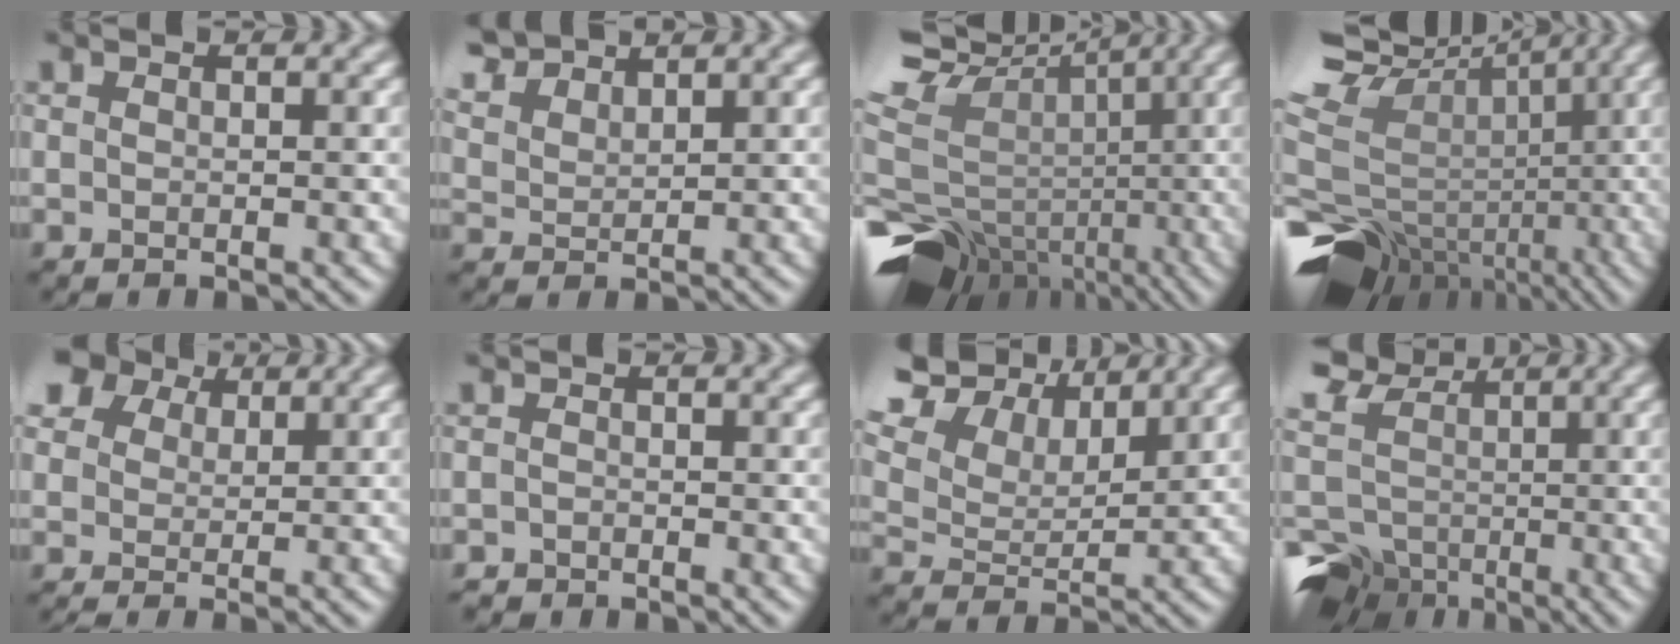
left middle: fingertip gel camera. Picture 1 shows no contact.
{"total": 4.2, "force": [3.8, 1.4, 1.2], "torque": [-0.040, 0.005, 0.083]}
{"total": 12.1, "force": [-4.2, 8.7, 7.4], "torque": [-0.163, 0.006, -0.026]}
{"total": 13.5, "force": [-3.8, 10.1, 8.1], "torque": [-0.186, 0.009, -0.033]}
{"total": 4.7, "force": [2.5, 3.3, 2.1], "torque": [-0.042, 0.005, 0.039]}
{"total": 1.4, "force": [-1.2, 0.7, -0.1], "torque": [0.009, 0.001, -0.022]}
{"total": 13.2, "force": [8.4, 7.7, 6.7], "torque": [-0.155, 0.037, 0.150]}
{"total": 10.9, "force": [0.1, 9.0, 6.1], "torque": [-0.165, 0.022, 0.009]}